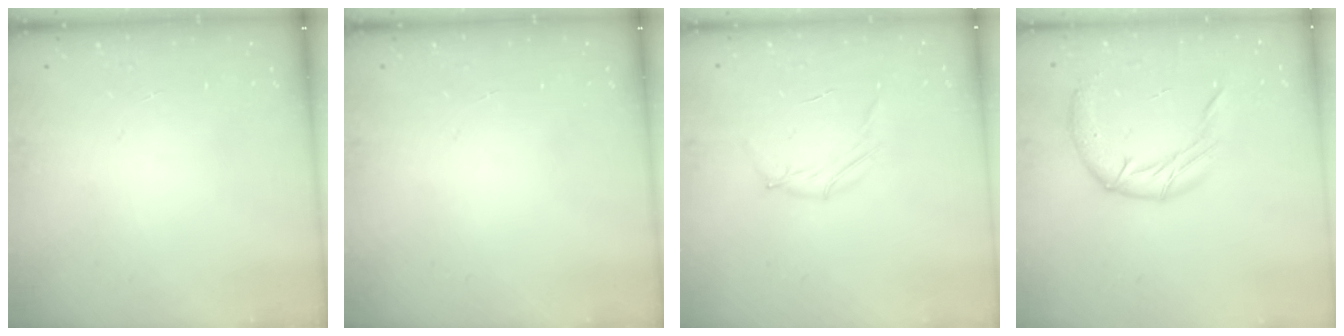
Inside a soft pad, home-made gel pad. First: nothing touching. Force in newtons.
{"total": 0.0}
{"total": 2.8, "press": 2.7, "slide": 0.7}
{"total": 10.3, "press": 10.3, "slide": 1.3}